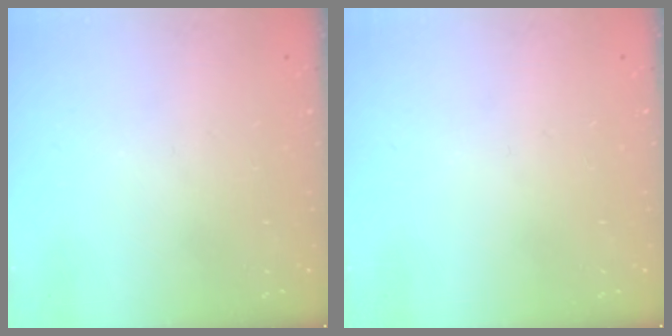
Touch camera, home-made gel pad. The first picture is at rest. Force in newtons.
{"total": 0.0}